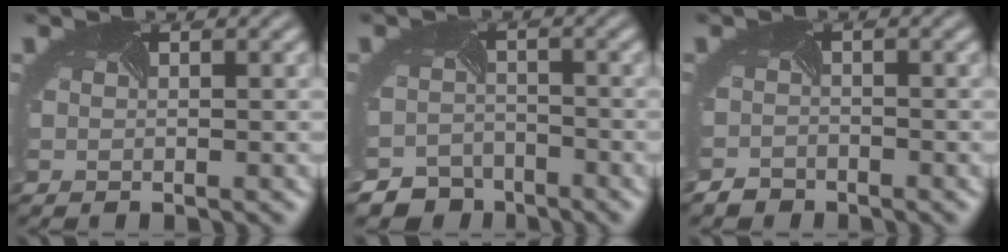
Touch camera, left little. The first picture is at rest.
{"total": 5.0, "force": [-4.6, 1.9, -0.5], "torque": [0.013, -0.023, -0.076]}
{"total": 2.4, "force": [-2.2, 0.6, -0.7], "torque": [0.006, -0.015, -0.041]}